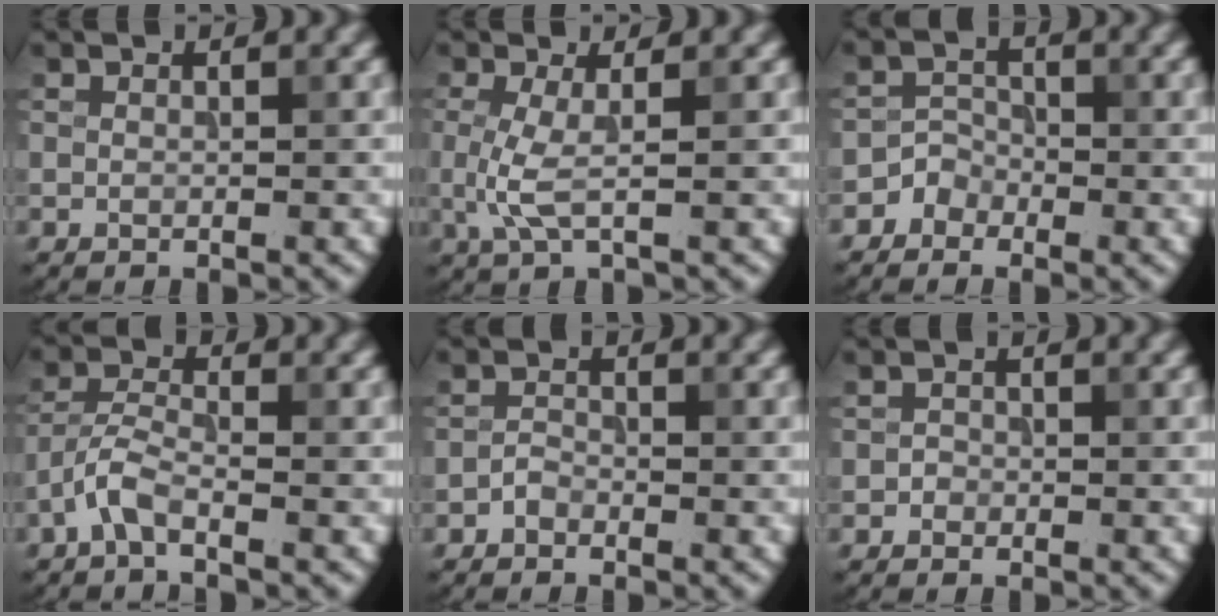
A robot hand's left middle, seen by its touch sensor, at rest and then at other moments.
{"total": 2.6, "force": [-0.1, 0.6, 2.6], "torque": [-0.066, -0.004, -0.003]}
{"total": 1.8, "force": [-1.2, 1.2, 0.0], "torque": [0.011, 0.012, -0.028]}
{"total": 2.7, "force": [-1.7, 0.8, 1.9], "torque": [-0.046, 0.006, -0.044]}
{"total": 1.0, "force": [-0.8, 0.6, 0.3], "torque": [-0.004, 0.004, -0.018]}
{"total": 0.7, "force": [-0.4, 0.6, 0.0], "torque": [0.005, 0.000, -0.007]}